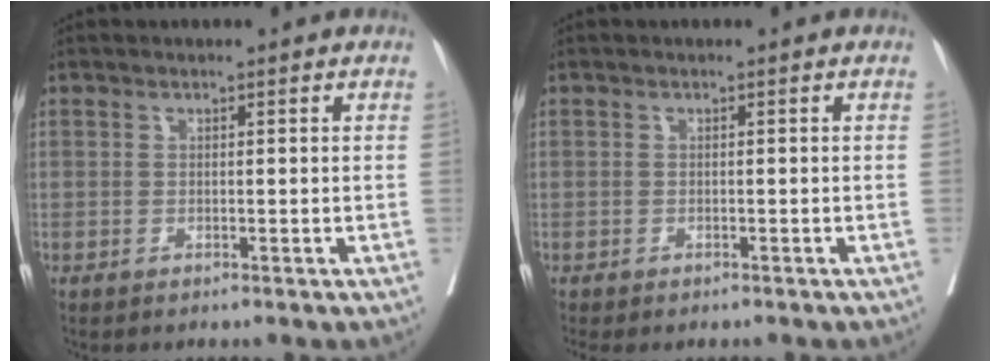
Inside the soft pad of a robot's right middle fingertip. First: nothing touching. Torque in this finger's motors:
{"motor_torque": [0.36, -0.82, -0.01, -0.01]}